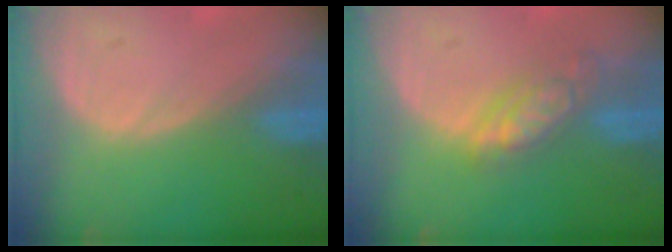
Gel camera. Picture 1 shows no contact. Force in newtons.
{"total": 5.8, "press": 5.1, "slide": 2.8}